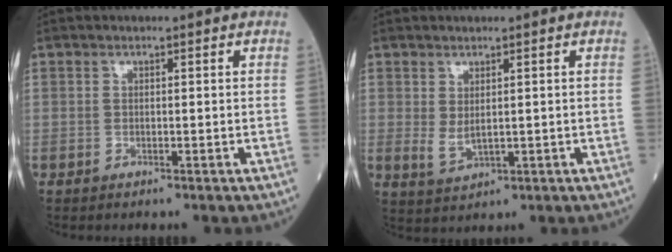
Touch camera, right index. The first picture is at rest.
{"total": 2.9, "force": [0.4, 1.5, 2.4], "torque": [-0.049, -0.003, 0.018]}